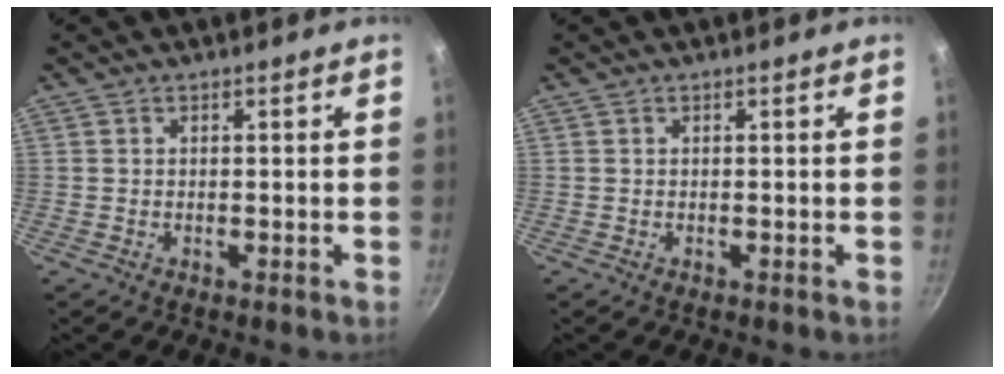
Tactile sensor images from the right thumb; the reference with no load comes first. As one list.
[{"total": 0.0}]